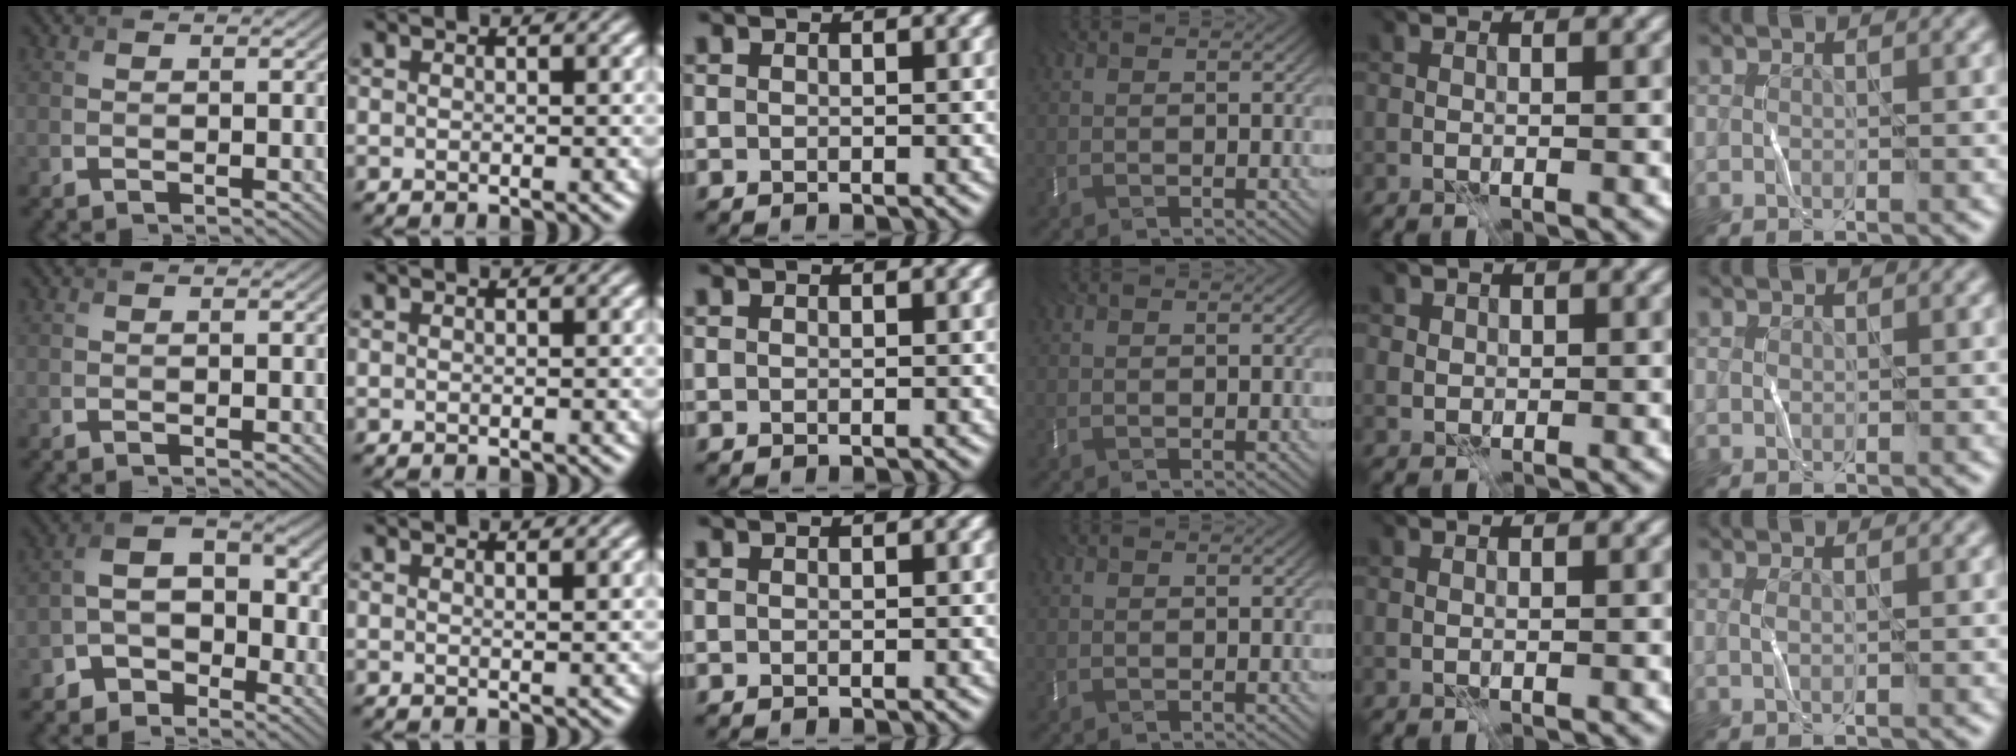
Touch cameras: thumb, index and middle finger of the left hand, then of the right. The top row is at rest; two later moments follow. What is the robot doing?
{"motion": "fold", "object": "bubble wrap"}